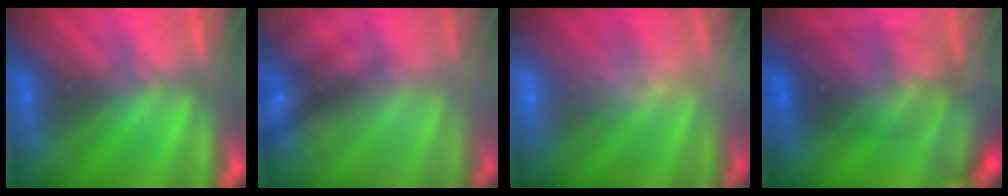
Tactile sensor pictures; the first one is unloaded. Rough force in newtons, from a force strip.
{"total": 2.5}
{"total": 2.5}
{"total": 2.6}